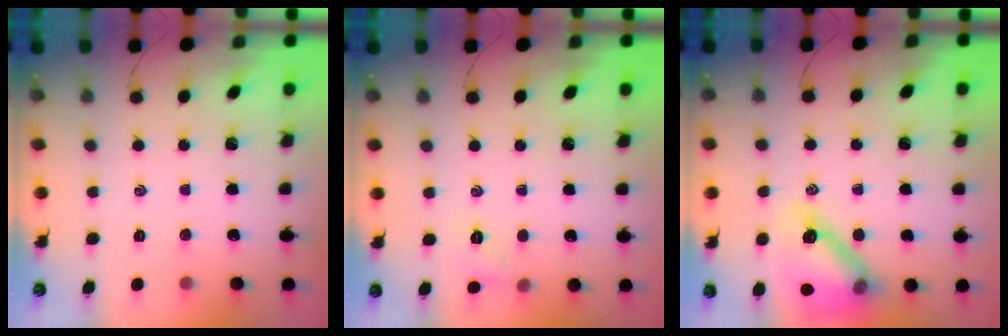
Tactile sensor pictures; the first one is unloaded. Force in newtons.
{"total": 5.9, "press": 5.8, "slide": 1.2}
{"total": 17.9, "press": 17.7, "slide": 2.6}